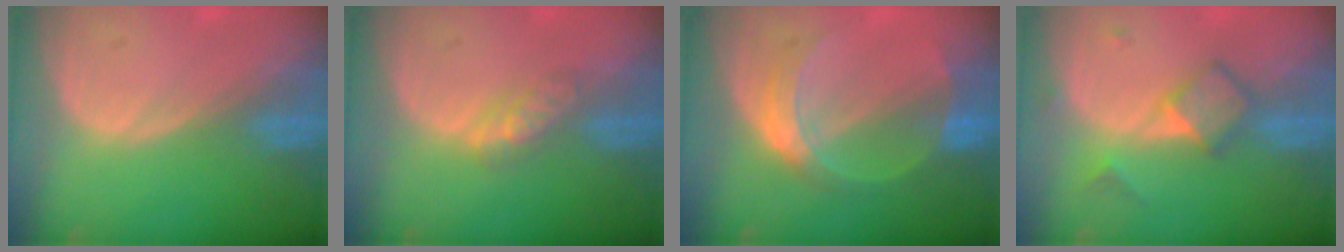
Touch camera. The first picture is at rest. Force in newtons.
{"total": 3.5, "press": 3.3, "slide": 1.4}
{"total": 5.9, "press": 5.9, "slide": 0.1}
{"total": 4.9, "press": 4.7, "slide": 1.4}